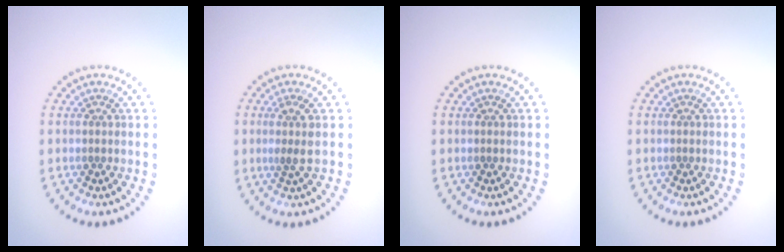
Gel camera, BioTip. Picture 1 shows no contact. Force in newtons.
{"total": 1.8, "press": 1.5, "slide": 1.1}
{"total": 0.0}
{"total": 0.0}